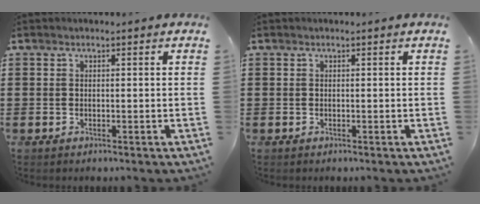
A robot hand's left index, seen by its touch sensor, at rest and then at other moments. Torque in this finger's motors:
{"motor_torque": [-0.02, -0.02, 0.00, 0.00]}